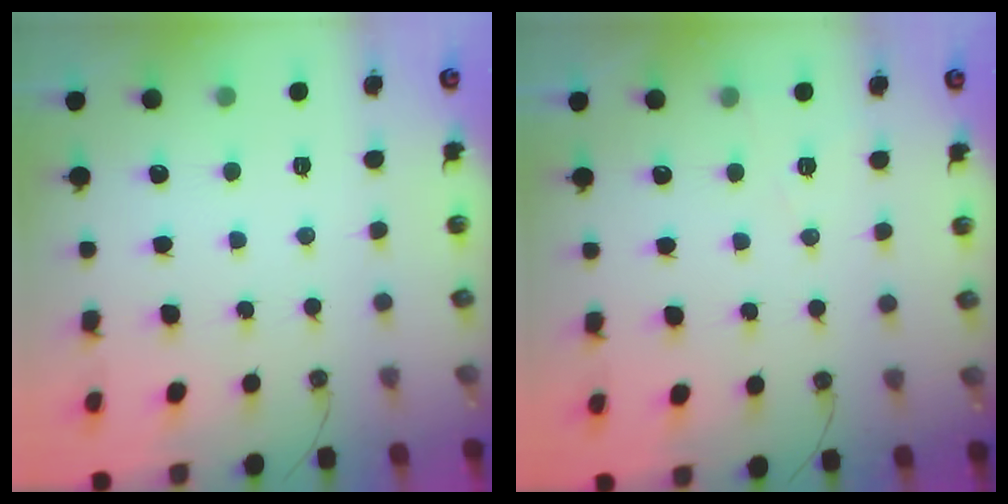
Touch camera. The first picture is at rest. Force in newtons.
{"total": 5.7, "press": 4.1, "slide": 4.0}